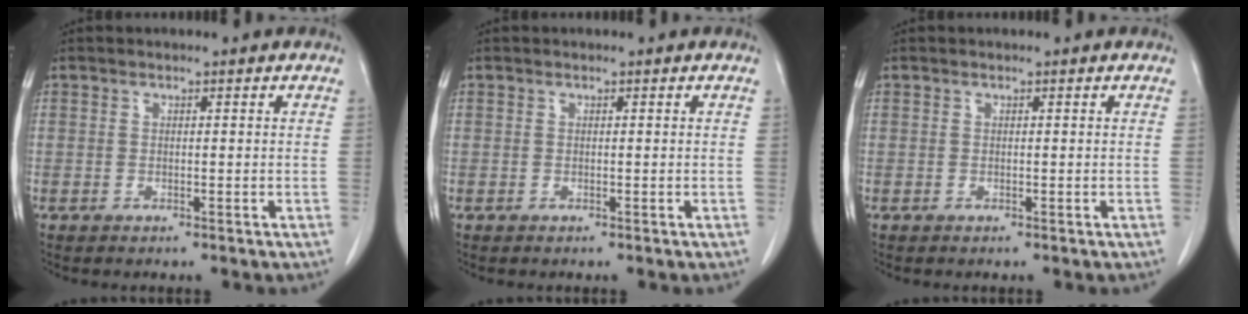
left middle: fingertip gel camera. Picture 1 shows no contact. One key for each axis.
{"total": 0.0}
{"total": 0.0}